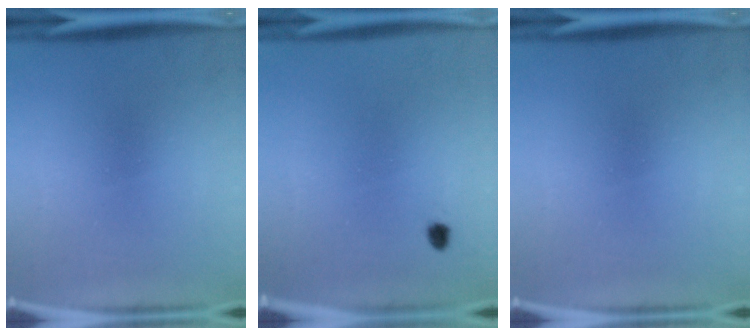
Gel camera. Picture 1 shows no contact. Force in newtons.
{"total": 1.0}
{"total": 0.0}